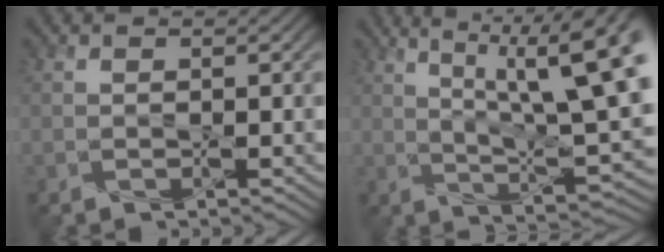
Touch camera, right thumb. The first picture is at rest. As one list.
[{"total": 15.3, "force": [5.5, 4.2, 13.6], "torque": [-0.196, 0.022, 0.083]}]